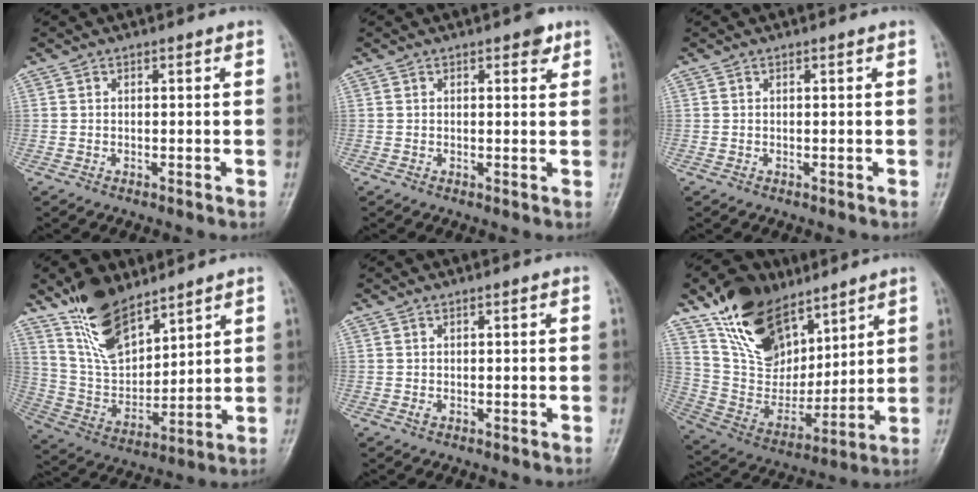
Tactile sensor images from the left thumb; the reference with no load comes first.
{"total": 2.4, "force": [1.4, 1.1, 1.6], "torque": [-0.009, -0.004, 0.014]}
{"total": 0.0}
{"total": 13.4, "force": [9.9, 5.8, 7.0], "torque": [-0.099, -0.060, 0.200]}
{"total": 0.5, "force": [0.2, 0.2, 0.5], "torque": [-0.010, 0.004, 0.006]}
{"total": 20.6, "force": [13.1, 11.5, 10.9], "torque": [-0.140, -0.063, 0.251]}